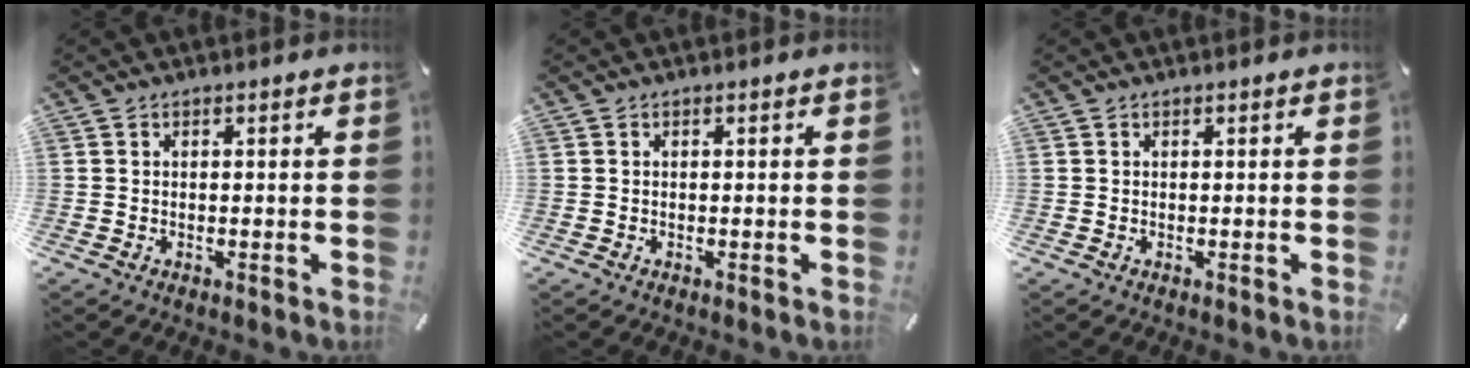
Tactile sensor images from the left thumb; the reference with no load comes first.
{"total": 0.0}
{"total": 0.0}